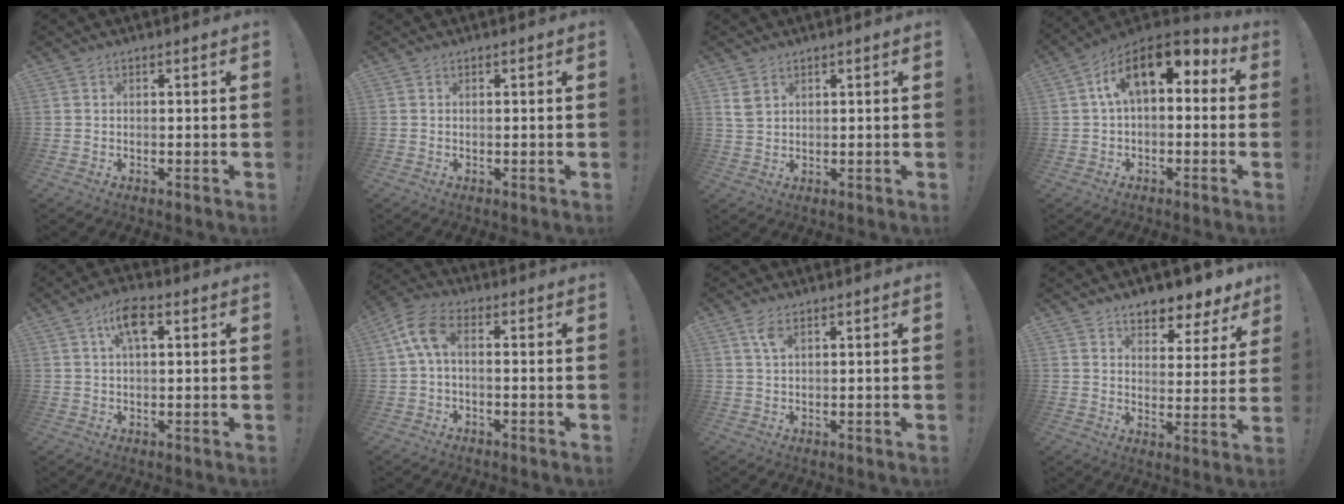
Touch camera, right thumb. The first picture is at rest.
{"total": 0.0}
{"total": 3.6, "force": [2.0, 2.2, 2.0], "torque": [-0.033, -0.007, 0.040]}
{"total": 14.2, "force": [4.8, 7.4, 11.2], "torque": [-0.186, -0.007, 0.085]}
{"total": 7.6, "force": [2.7, 3.6, 6.1], "torque": [-0.096, 0.002, 0.045]}
{"total": 7.7, "force": [1.3, 3.9, 6.5], "torque": [-0.146, 0.002, 0.026]}
{"total": 3.8, "force": [1.9, 1.5, 2.9], "torque": [-0.060, 0.001, 0.033]}
{"total": 7.3, "force": [6.3, 3.0, 1.9], "torque": [-0.019, -0.061, 0.114]}